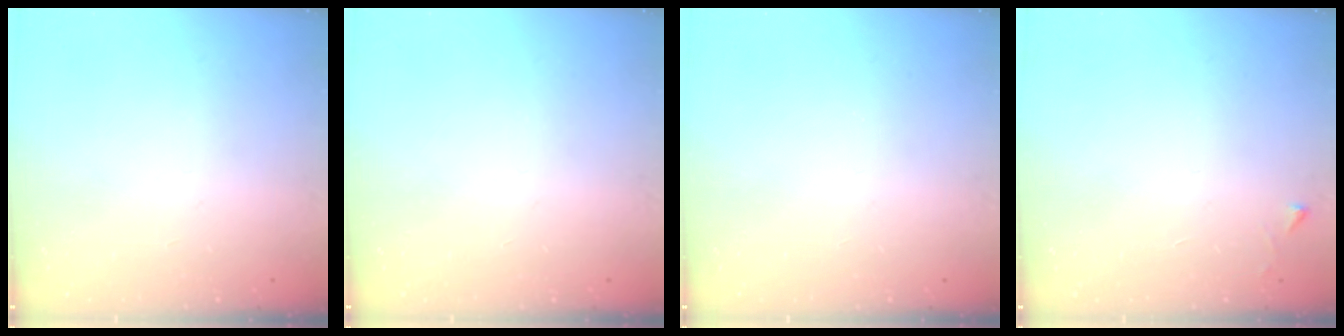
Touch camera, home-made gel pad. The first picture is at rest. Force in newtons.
{"total": 0.0}
{"total": 0.0}
{"total": 2.3, "press": 2.3, "slide": 0.4}